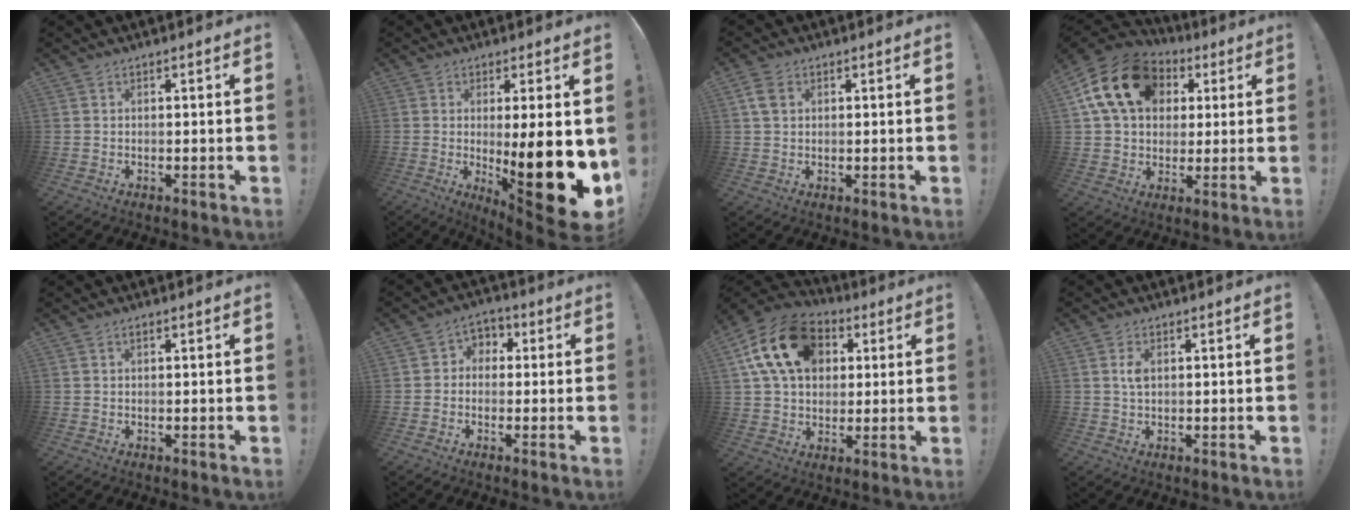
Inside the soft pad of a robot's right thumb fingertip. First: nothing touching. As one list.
[{"total": 18.1, "force": [-1.6, 4.3, 17.5], "torque": [-0.228, -0.024, -0.011]}, {"total": 4.0, "force": [1.7, 3.0, 2.2], "torque": [-0.036, 0.004, 0.032]}, {"total": 19.2, "force": [6.7, 14.1, 11.1], "torque": [-0.178, -0.010, 0.126]}, {"total": 0.5, "force": [0.4, 0.3, 0.3], "torque": [0.001, -0.003, 0.005]}, {"total": 4.6, "force": [-1.5, 4.0, 1.6], "torque": [-0.021, 0.019, -0.027]}, {"total": 19.6, "force": [6.5, 14.1, 12.0], "torque": [-0.187, -0.006, 0.123]}, {"total": 2.6, "force": [0.8, 1.4, 2.1], "torque": [-0.028, -0.003, 0.011]}]